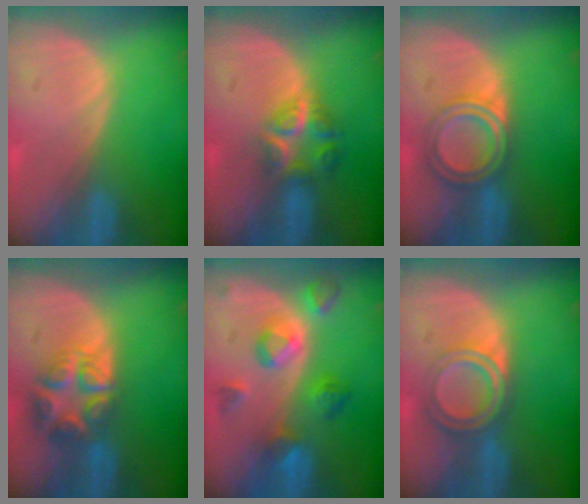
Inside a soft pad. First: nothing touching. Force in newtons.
{"total": 6.1, "press": 5.5, "slide": 2.7}
{"total": 5.3, "press": 5.3, "slide": 0.2}
{"total": 7.9, "press": 6.9, "slide": 3.9}
{"total": 7.5, "press": 7.1, "slide": 2.6}
{"total": 6.2, "press": 5.3, "slide": 3.3}